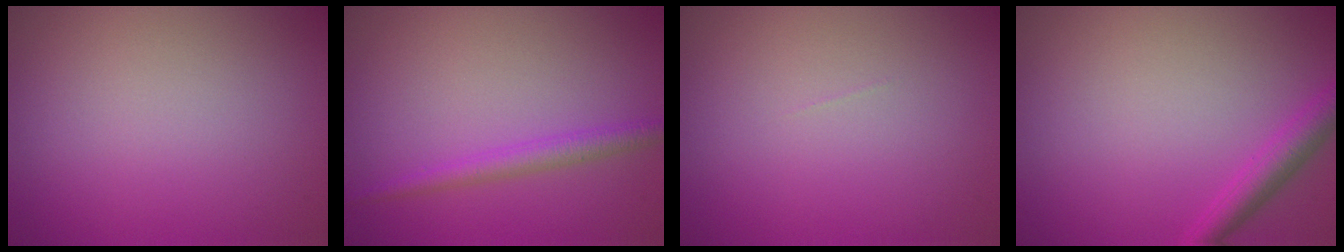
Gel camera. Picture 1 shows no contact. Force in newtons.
{"total": 1.9, "press": 1.9, "slide": 0.0}
{"total": 0.0}
{"total": 2.4, "press": 2.4, "slide": 0.1}